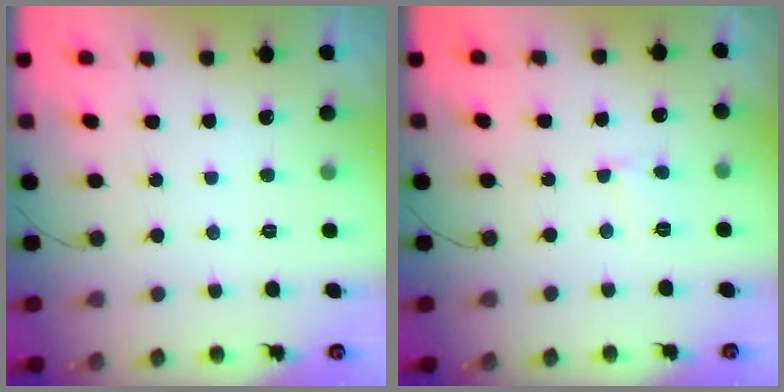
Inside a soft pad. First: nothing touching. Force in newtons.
{"total": 3.0, "press": 3.0, "slide": 0.3}